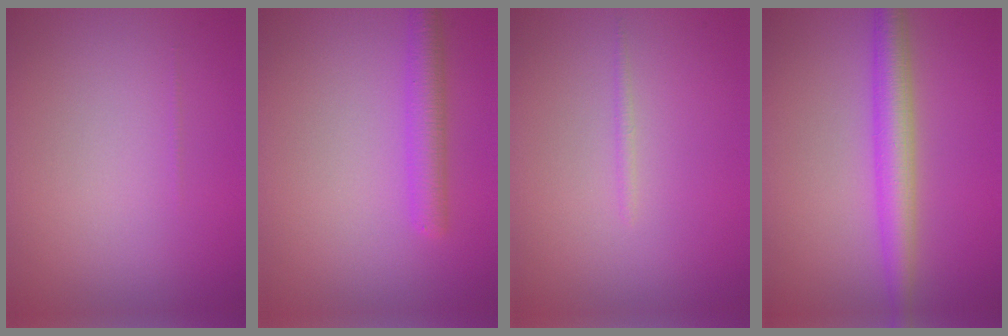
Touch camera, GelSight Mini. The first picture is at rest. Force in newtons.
{"total": 2.9, "press": 2.9, "slide": 0.2}
{"total": 0.6, "press": 0.6, "slide": 0.1}
{"total": 4.1, "press": 4.1, "slide": 0.1}